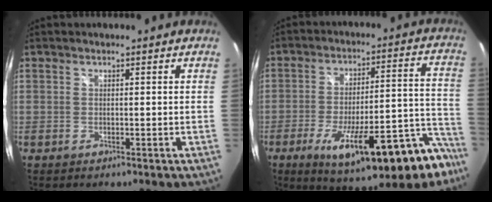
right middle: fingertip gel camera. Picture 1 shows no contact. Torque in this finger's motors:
{"motor_torque": [1.59, -0.55, 1.05, 0.21]}